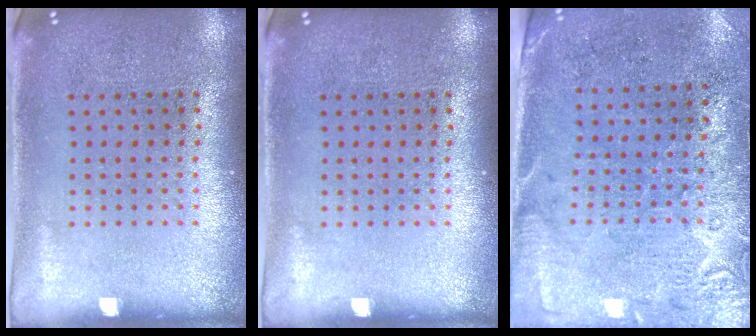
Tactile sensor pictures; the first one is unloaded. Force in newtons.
{"total": 0.0}
{"total": 2.7, "press": 2.4, "slide": 1.4}